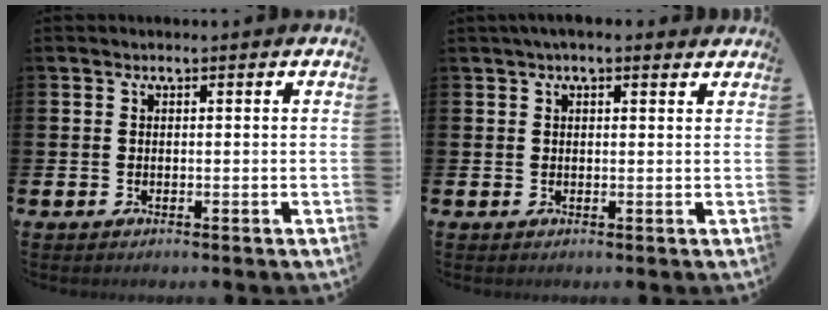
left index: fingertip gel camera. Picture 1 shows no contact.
{"total": 1.8, "force": [1.6, 0.4, 0.9], "torque": [-0.007, -0.002, 0.025]}